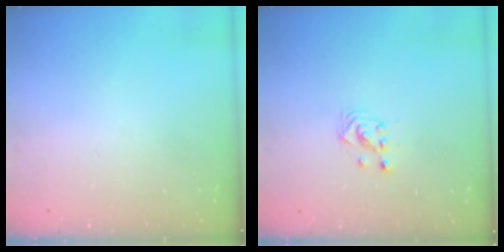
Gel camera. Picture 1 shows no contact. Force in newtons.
{"total": 3.0, "press": 3.0, "slide": 0.4}